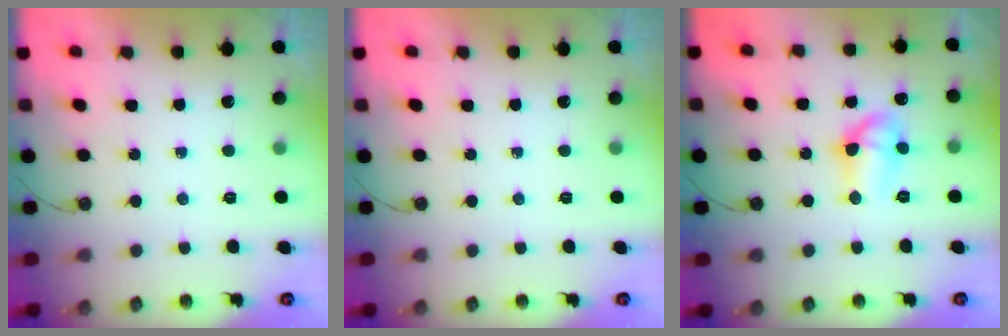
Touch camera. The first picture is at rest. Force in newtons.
{"total": 0.0}
{"total": 9.7, "press": 9.7, "slide": 1.1}